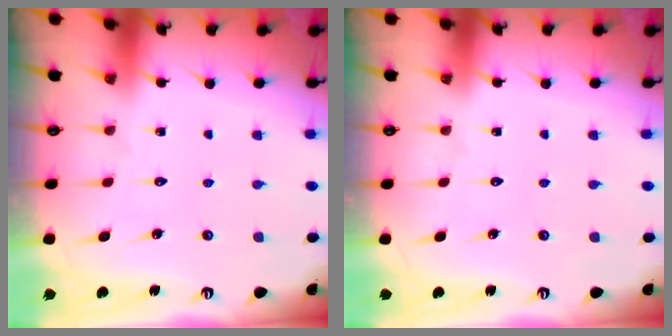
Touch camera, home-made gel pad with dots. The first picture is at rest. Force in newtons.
{"total": 0.0}